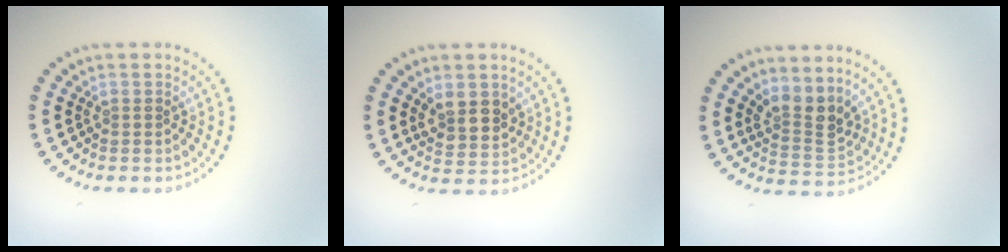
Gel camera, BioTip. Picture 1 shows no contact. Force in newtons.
{"total": 2.8, "press": 2.6, "slide": 1.1}
{"total": 3.3, "press": 2.7, "slide": 1.9}